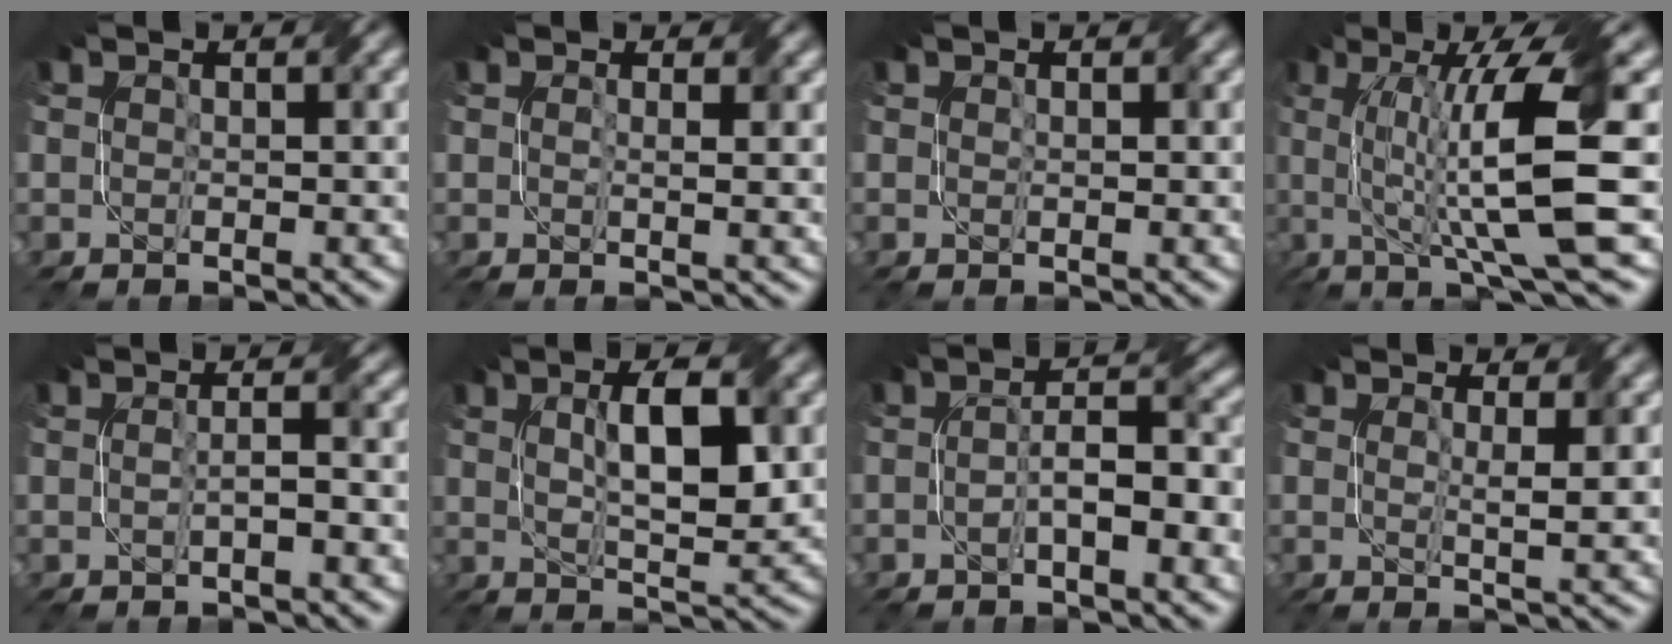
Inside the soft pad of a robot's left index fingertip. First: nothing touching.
{"total": 1.9, "force": [0.5, 0.4, 1.8], "torque": [-0.029, -0.001, 0.007]}
{"total": 1.0, "force": [0.2, 0.4, 0.9], "torque": [-0.015, -0.002, 0.006]}
{"total": 11.9, "force": [0.7, 2.3, 11.6], "torque": [-0.175, 0.002, 0.015]}
{"total": 2.3, "force": [-0.1, 0.6, 2.2], "torque": [-0.027, -0.001, -0.014]}
{"total": 7.2, "force": [1.5, 2.2, 6.7], "torque": [-0.109, 0.004, 0.026]}
{"total": 5.5, "force": [-1.2, 1.4, 5.2], "torque": [-0.087, 0.007, -0.024]}
{"total": 2.9, "force": [1.0, 0.5, 2.7], "torque": [-0.038, -0.007, 0.015]}